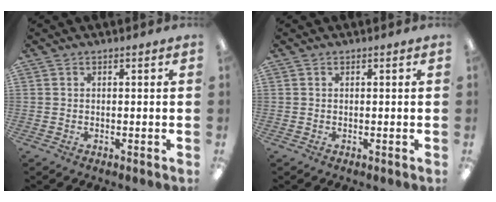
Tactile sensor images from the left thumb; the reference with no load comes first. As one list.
[{"total": 0.0}]